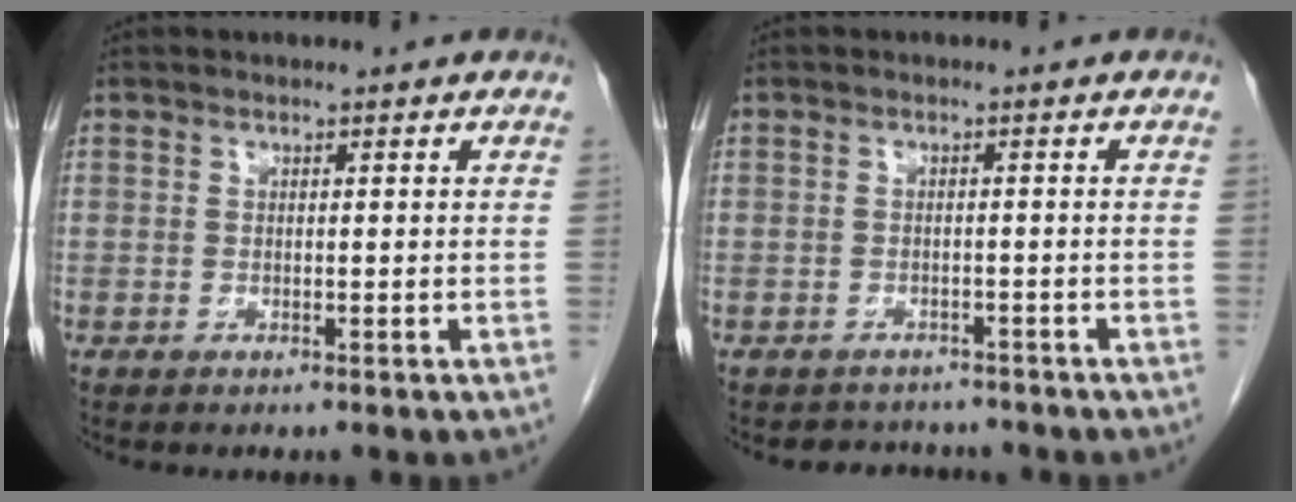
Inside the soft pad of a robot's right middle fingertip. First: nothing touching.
{"total": 3.8, "force": [-3.5, 1.4, 0.0], "torque": [-0.003, 0.002, -0.047]}